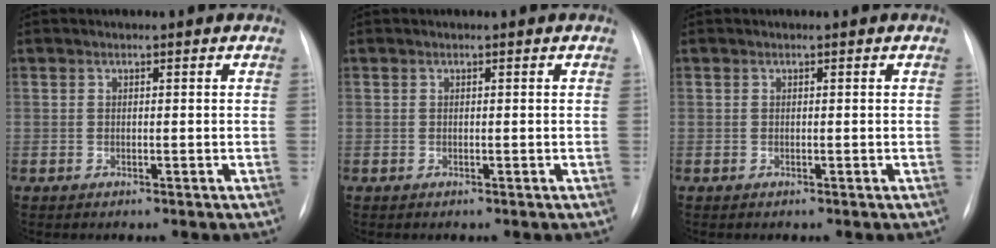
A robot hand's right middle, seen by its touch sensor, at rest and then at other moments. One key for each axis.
{"total": 0.0}
{"total": 0.0}